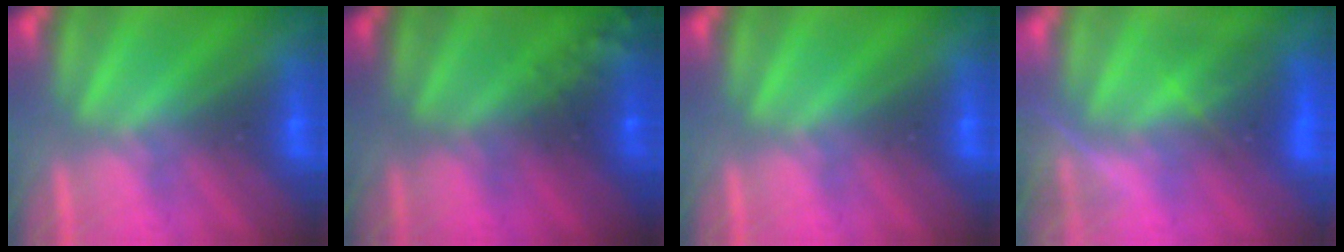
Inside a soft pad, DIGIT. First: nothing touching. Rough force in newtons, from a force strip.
{"total": 6.7}
{"total": 0.0}
{"total": 4.5}